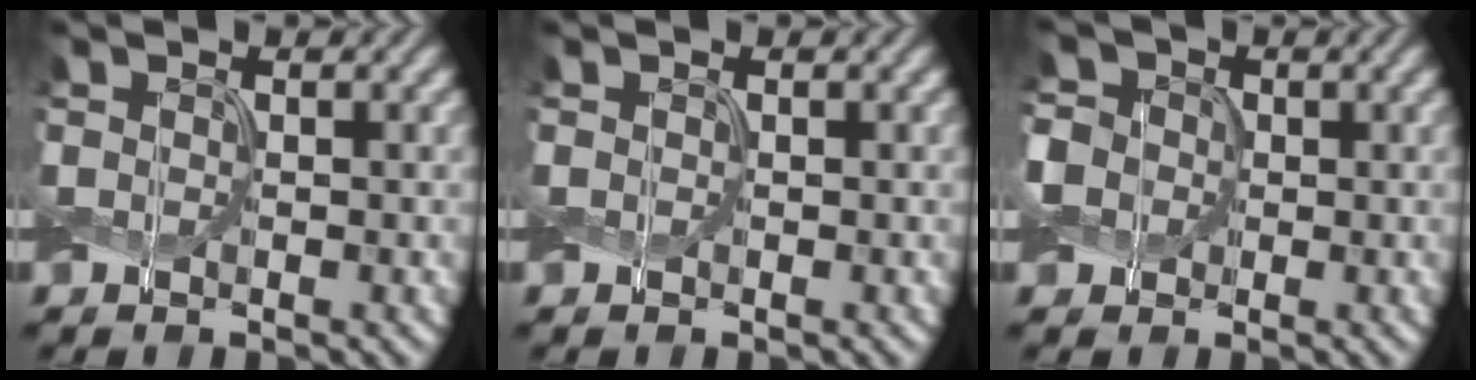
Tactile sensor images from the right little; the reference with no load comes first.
{"total": 0.0}
{"total": 6.7, "force": [1.5, 5.9, 2.7], "torque": [-0.064, 0.031, 0.001]}